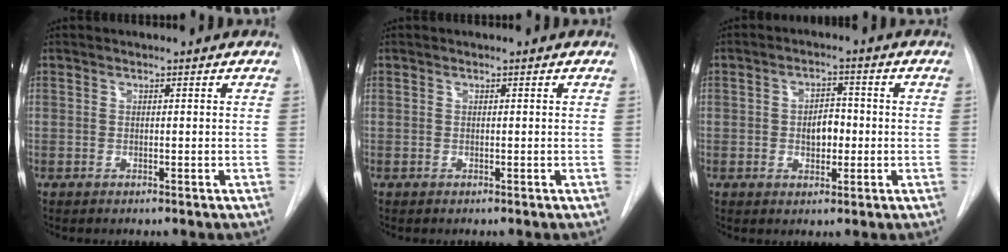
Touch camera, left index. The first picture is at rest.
{"total": 0.0}
{"total": 4.2, "force": [-0.6, 2.5, 3.3], "torque": [-0.049, 0.006, -0.007]}